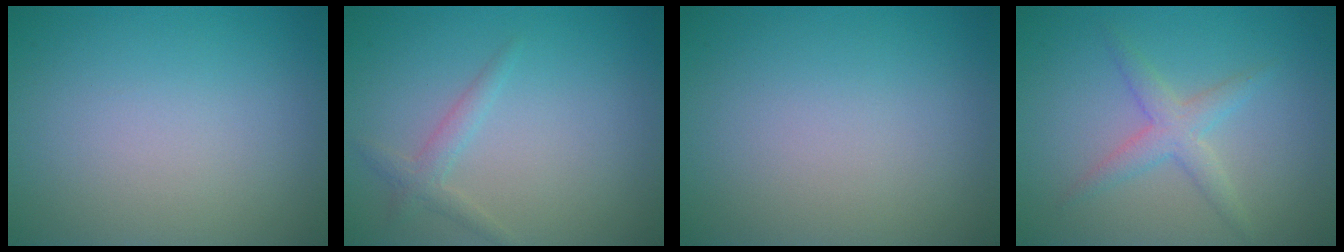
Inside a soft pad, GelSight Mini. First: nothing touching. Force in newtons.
{"total": 1.6, "press": 1.6, "slide": 0.1}
{"total": 0.0}
{"total": 2.5, "press": 2.5, "slide": 0.0}